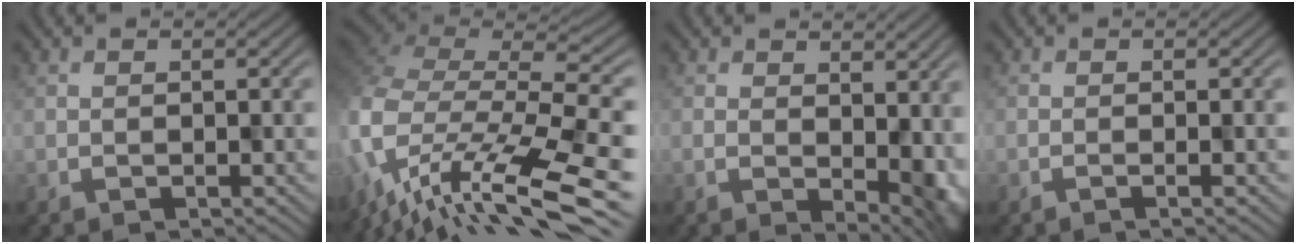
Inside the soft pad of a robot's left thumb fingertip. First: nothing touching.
{"total": 14.5, "force": [-6.2, 6.3, 11.5], "torque": [-0.281, 0.004, -0.090]}
{"total": 5.6, "force": [-0.5, 2.8, 4.8], "torque": [-0.067, -0.018, 0.016]}
{"total": 1.0, "force": [-0.5, 0.0, 0.9], "torque": [-0.010, 0.005, -0.016]}